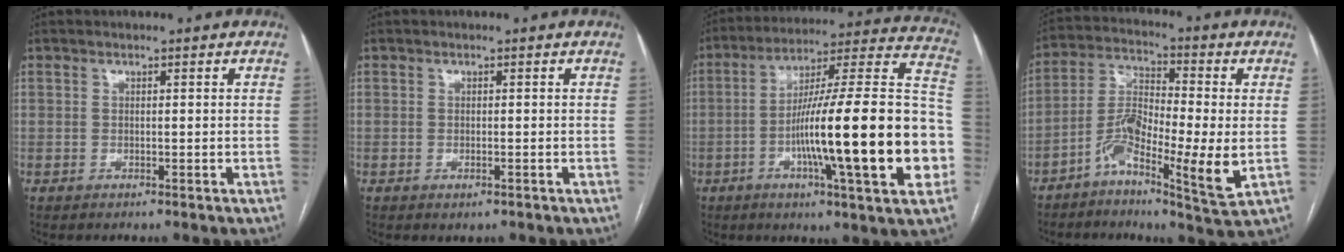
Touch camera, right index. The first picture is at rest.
{"total": 0.8, "force": [-0.5, 0.3, 0.6], "torque": [-0.010, -0.003, -0.003]}
{"total": 26.9, "force": [-6.0, 1.5, 26.2], "torque": [-0.333, 0.006, -0.102]}
{"total": 11.6, "force": [-3.5, 2.2, 10.8], "torque": [-0.214, 0.003, -0.068]}